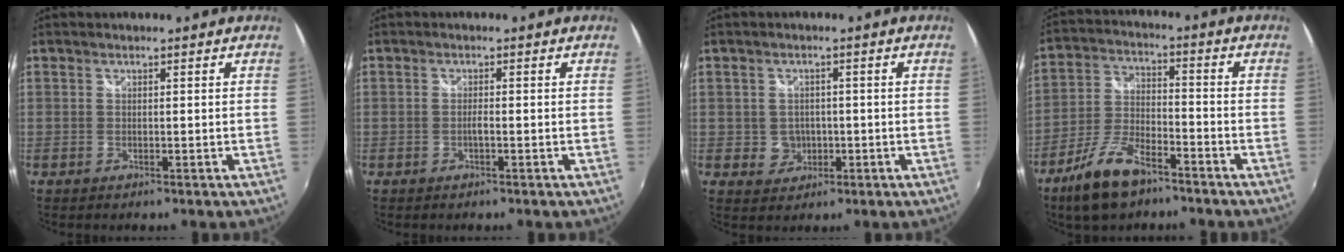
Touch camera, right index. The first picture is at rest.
{"total": 1.1, "force": [-0.5, 0.0, 0.9], "torque": [-0.020, 0.001, -0.009]}
{"total": 3.8, "force": [-0.6, 3.6, 0.9], "torque": [-0.023, 0.005, -0.001]}
{"total": 11.6, "force": [-8.0, 4.5, 7.1], "torque": [-0.159, -0.008, -0.151]}